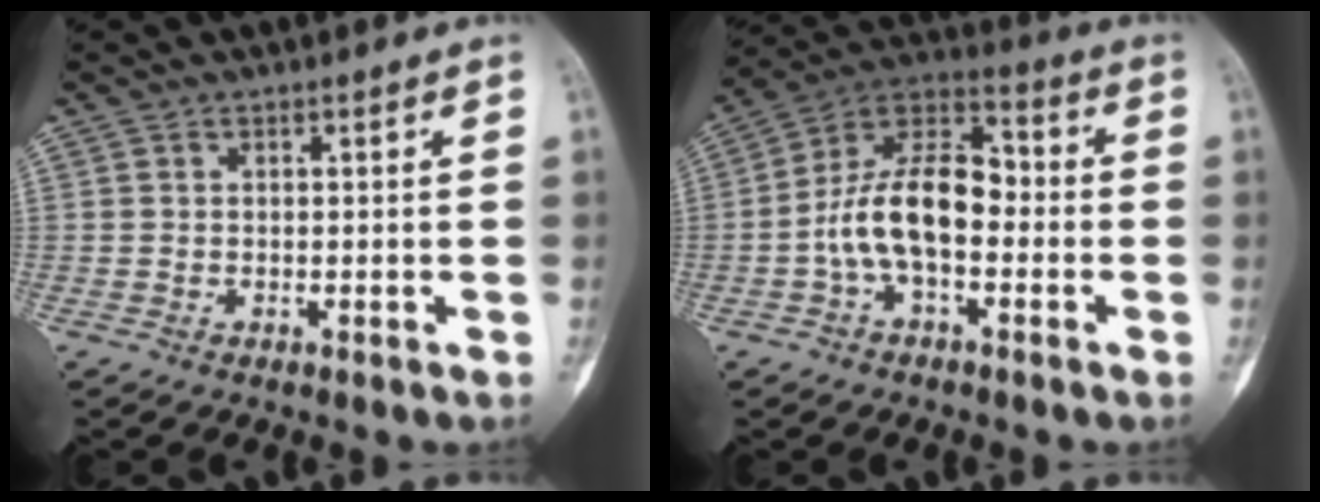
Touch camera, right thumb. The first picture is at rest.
{"total": 14.3, "force": [-2.3, 8.0, 11.6], "torque": [-0.199, 0.046, -0.050]}